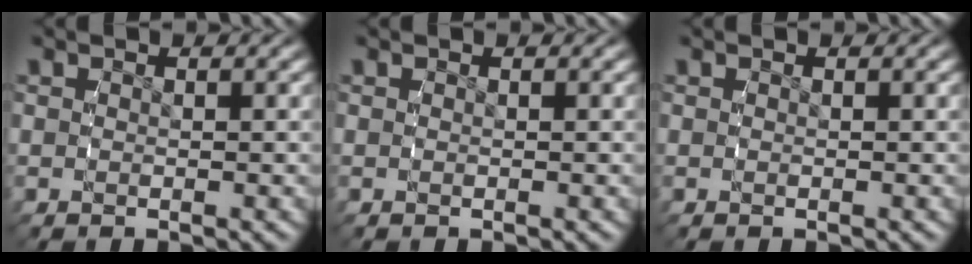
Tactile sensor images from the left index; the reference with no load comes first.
{"total": 0.0}
{"total": 0.0}